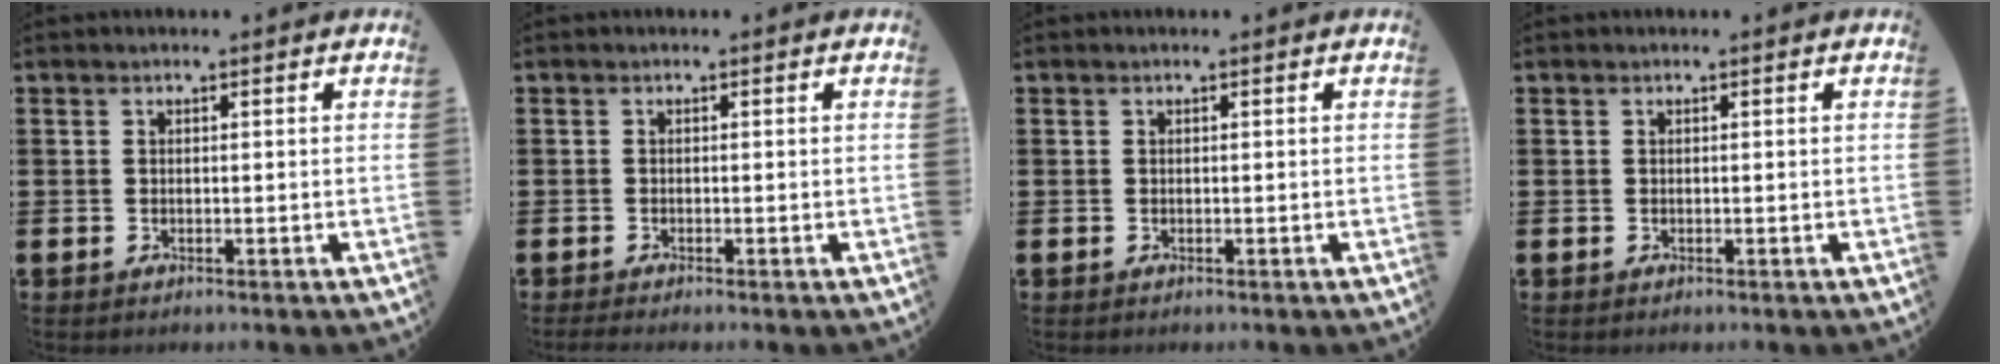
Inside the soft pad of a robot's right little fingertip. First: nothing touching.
{"total": 0.6, "force": [-0.4, 0.0, 0.4], "torque": [-0.006, -0.003, -0.007]}
{"total": 0.0}
{"total": 0.0}